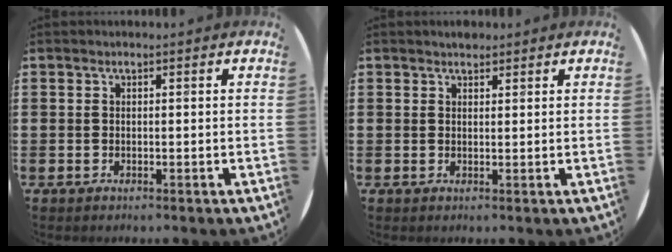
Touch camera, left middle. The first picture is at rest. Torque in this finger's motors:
{"motor_torque": [0.07, -0.06, -0.02, 0.00]}